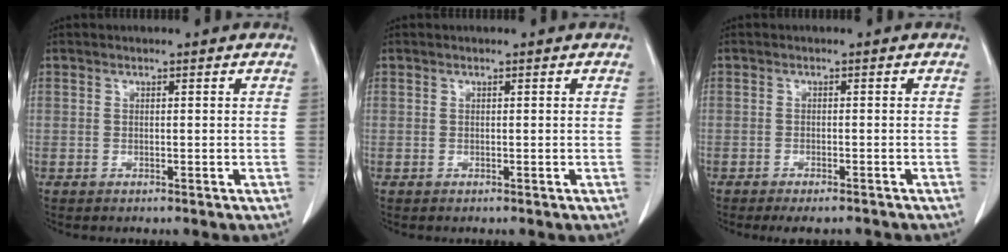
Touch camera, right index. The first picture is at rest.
{"total": 0.0}
{"total": 4.4, "force": [-3.8, 1.3, 1.8], "torque": [-0.016, -0.006, -0.051]}